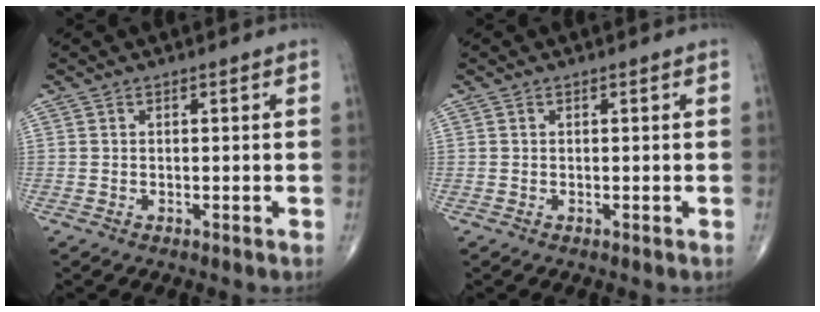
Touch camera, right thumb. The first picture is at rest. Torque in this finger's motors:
{"motor_torque": [0.31, 0.38, 0.31, -0.03, 0.01]}